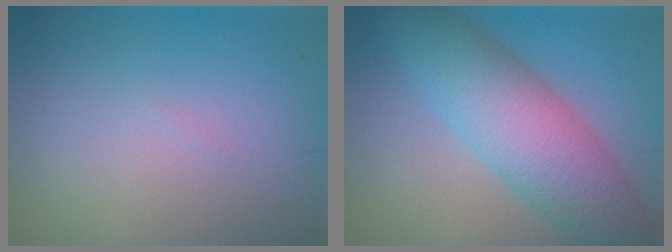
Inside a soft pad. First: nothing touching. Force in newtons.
{"total": 8.4, "press": 8.4, "slide": 0.3}